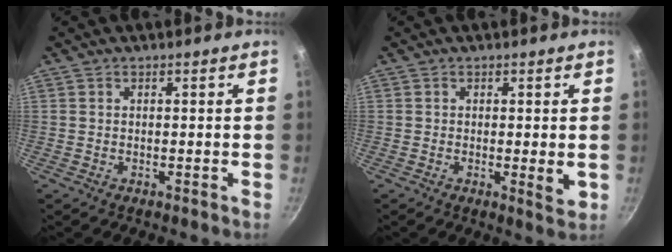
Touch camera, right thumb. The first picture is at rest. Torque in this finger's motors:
{"motor_torque": [-0.03, -0.05, -0.27, -0.17, -0.01]}